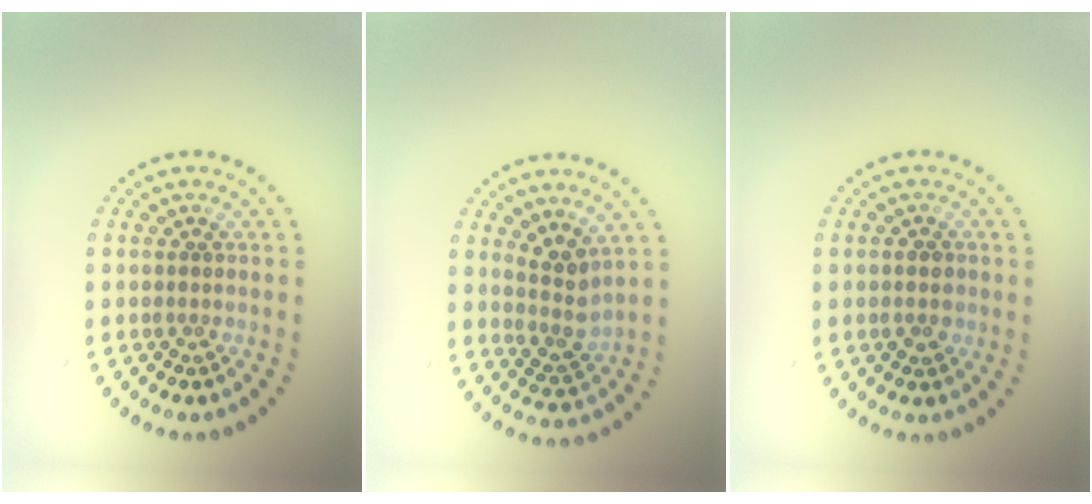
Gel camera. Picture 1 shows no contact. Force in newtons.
{"total": 2.7, "press": 2.1, "slide": 1.6}
{"total": 1.6, "press": 1.6, "slide": 0.4}